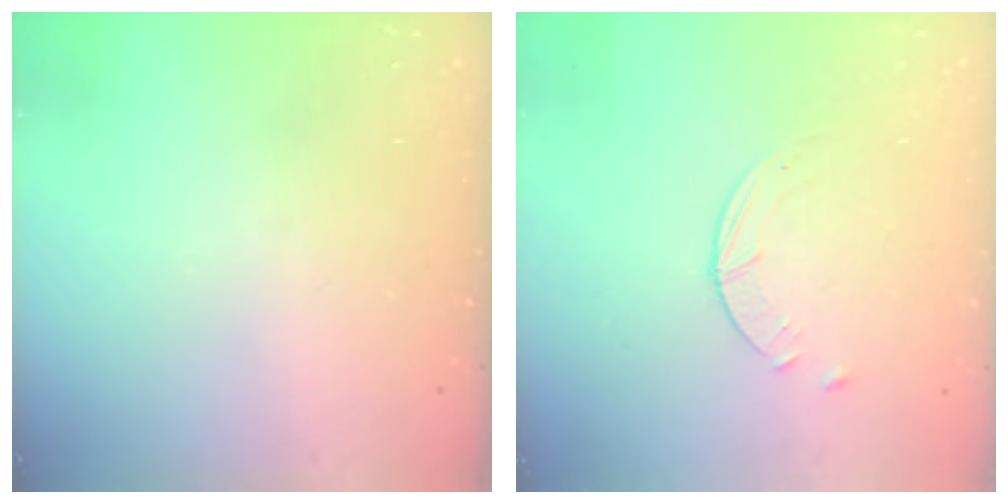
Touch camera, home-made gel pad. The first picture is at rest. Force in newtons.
{"total": 2.6, "press": 2.5, "slide": 0.3}